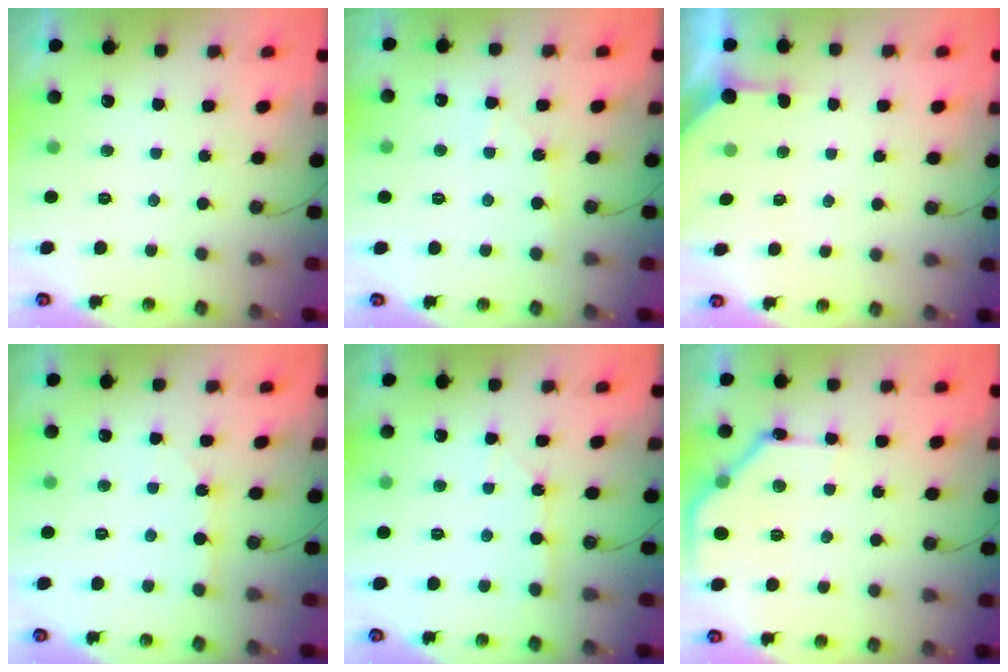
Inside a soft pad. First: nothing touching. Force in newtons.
{"total": 4.4, "press": 4.4, "slide": 0.6}
{"total": 2.9, "press": 2.8, "slide": 0.3}
{"total": 2.8, "press": 2.8, "slide": 0.2}
{"total": 2.5, "press": 2.5, "slide": 0.3}
{"total": 12.8, "press": 12.8, "slide": 0.2}